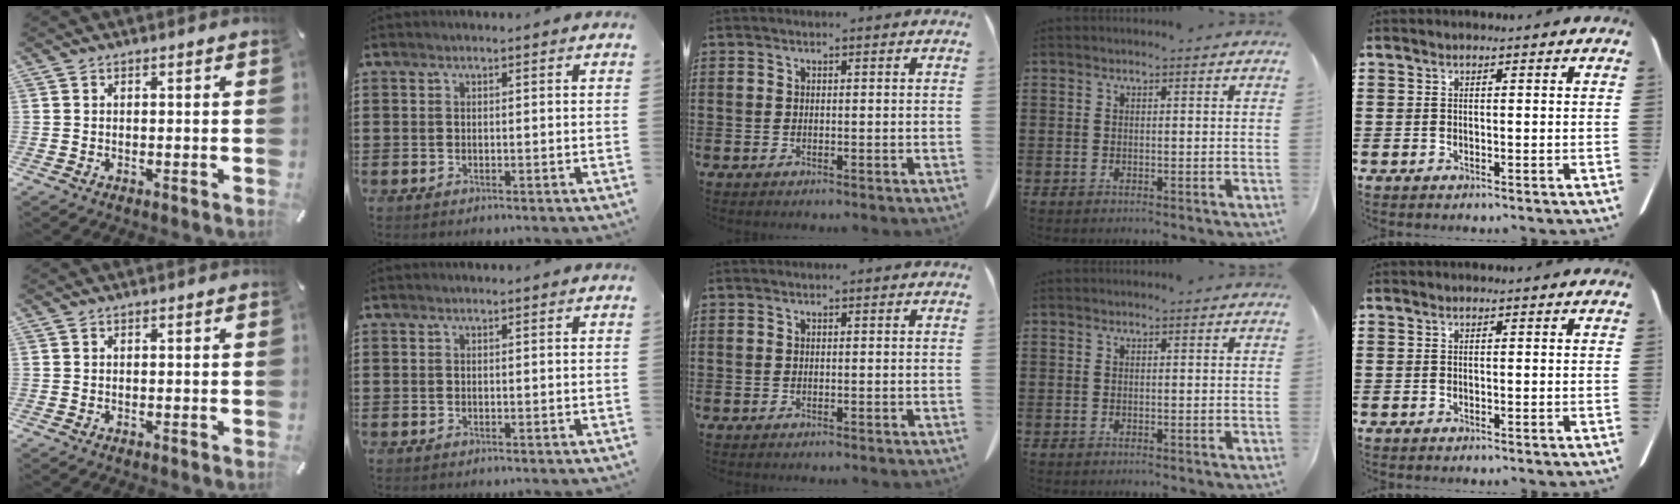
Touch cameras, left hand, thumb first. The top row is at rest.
{}